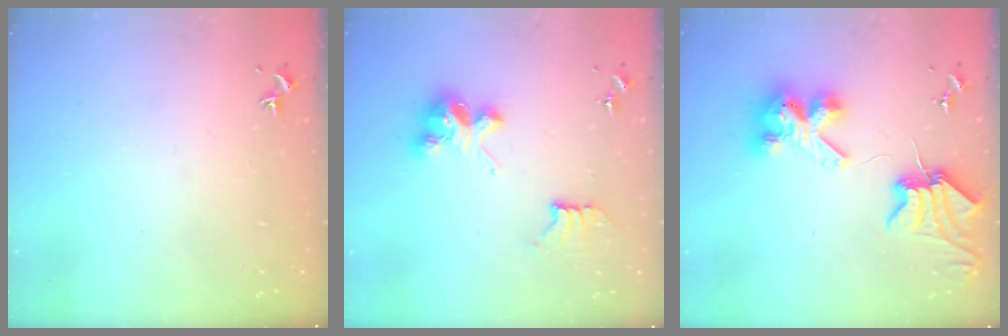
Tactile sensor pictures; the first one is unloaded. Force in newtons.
{"total": 9.4, "press": 9.4, "slide": 0.7}
{"total": 10.9, "press": 10.8, "slide": 1.6}